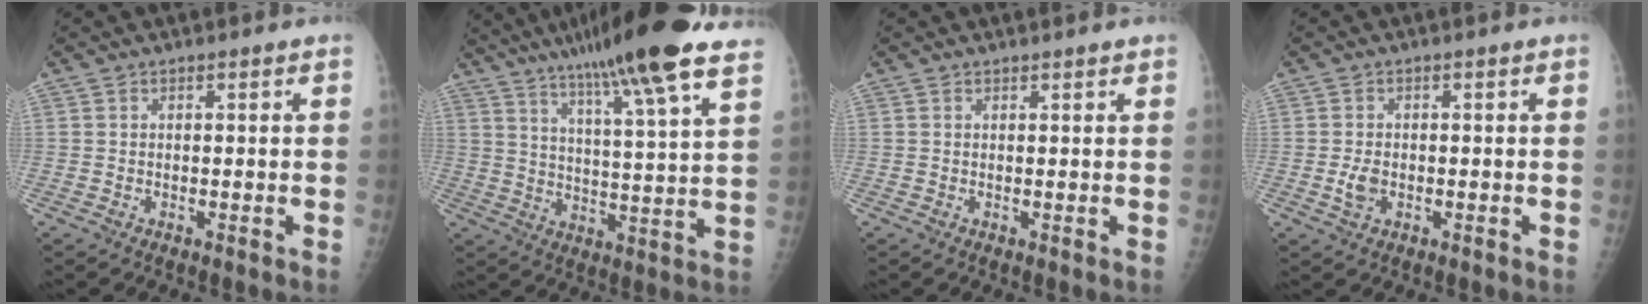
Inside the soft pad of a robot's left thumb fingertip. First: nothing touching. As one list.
[{"total": 20.6, "force": [14.6, 1.3, 14.4], "torque": [-0.211, -0.039, 0.215]}, {"total": 0.8, "force": [0.7, 0.2, 0.2], "torque": [-0.004, -0.005, 0.010]}, {"total": 2.8, "force": [-0.5, 1.9, 2.1], "torque": [-0.039, -0.001, -0.008]}]